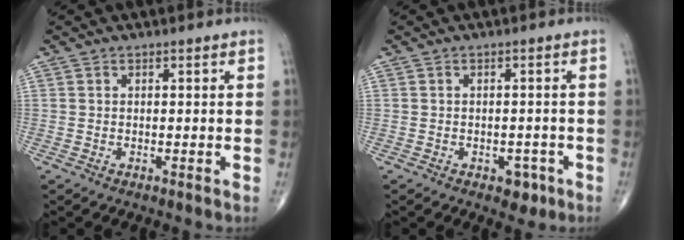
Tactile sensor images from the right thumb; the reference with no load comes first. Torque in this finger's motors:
{"motor_torque": [0.50, 0.26, 0.29, -0.39, 0.03]}